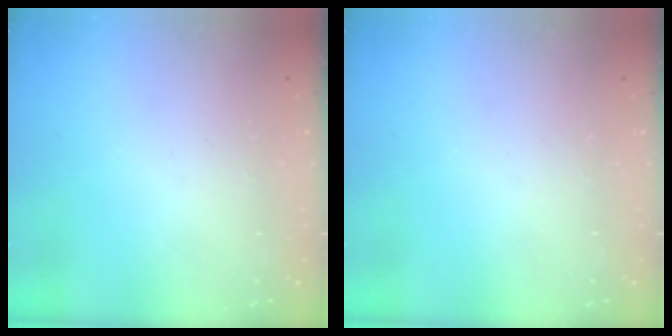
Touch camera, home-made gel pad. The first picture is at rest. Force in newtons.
{"total": 0.0}